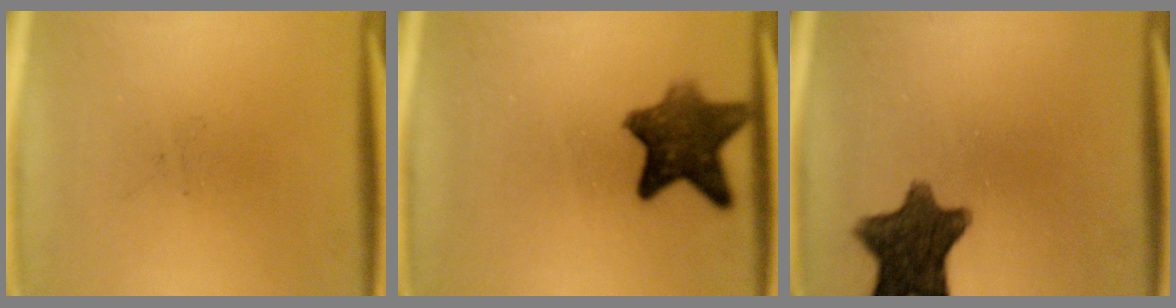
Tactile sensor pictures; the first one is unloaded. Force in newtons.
{"total": 9.3}
{"total": 11.1}